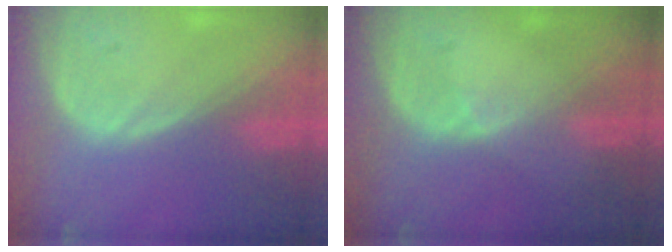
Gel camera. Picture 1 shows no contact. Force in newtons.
{"total": 1.8, "press": 1.2, "slide": 1.3}